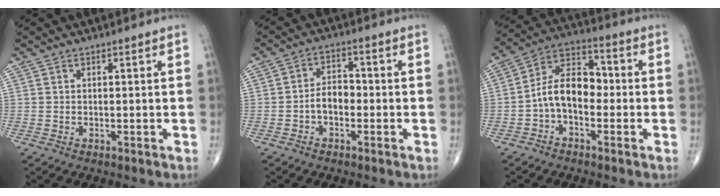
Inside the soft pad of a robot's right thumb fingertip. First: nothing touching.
{"total": 4.7, "force": [-1.4, 3.1, 3.3], "torque": [-0.044, 0.023, -0.032]}
{"total": 10.2, "force": [-1.9, 6.3, 7.8], "torque": [-0.118, 0.042, -0.047]}